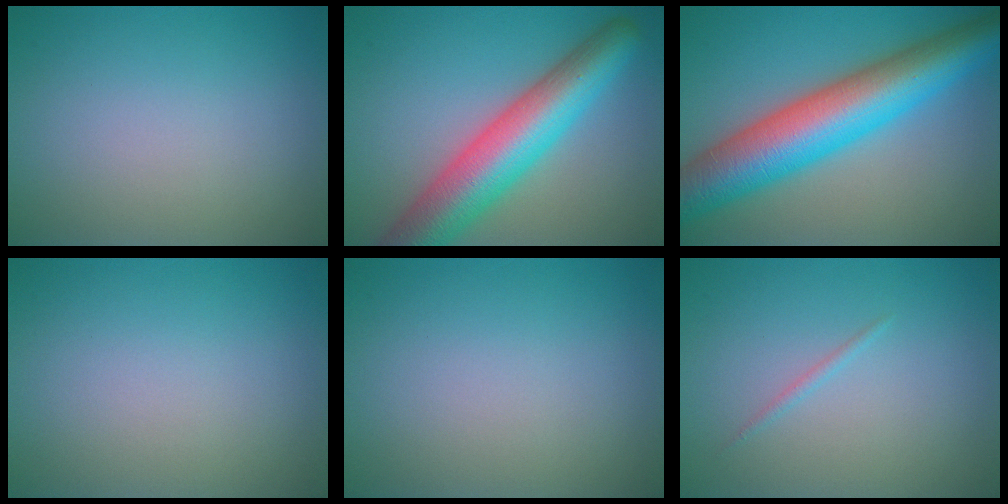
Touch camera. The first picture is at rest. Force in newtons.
{"total": 9.5, "press": 9.5, "slide": 0.4}
{"total": 11.7, "press": 11.7, "slide": 0.0}
{"total": 0.0}
{"total": 0.0}
{"total": 0.6, "press": 0.6, "slide": 0.0}